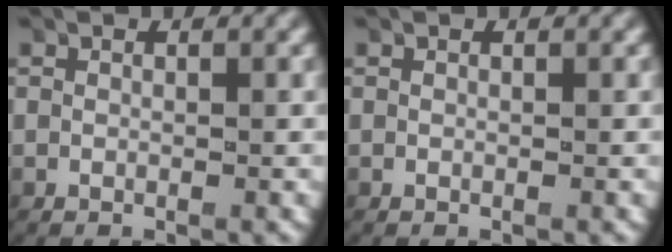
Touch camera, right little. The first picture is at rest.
{"total": 0.0}